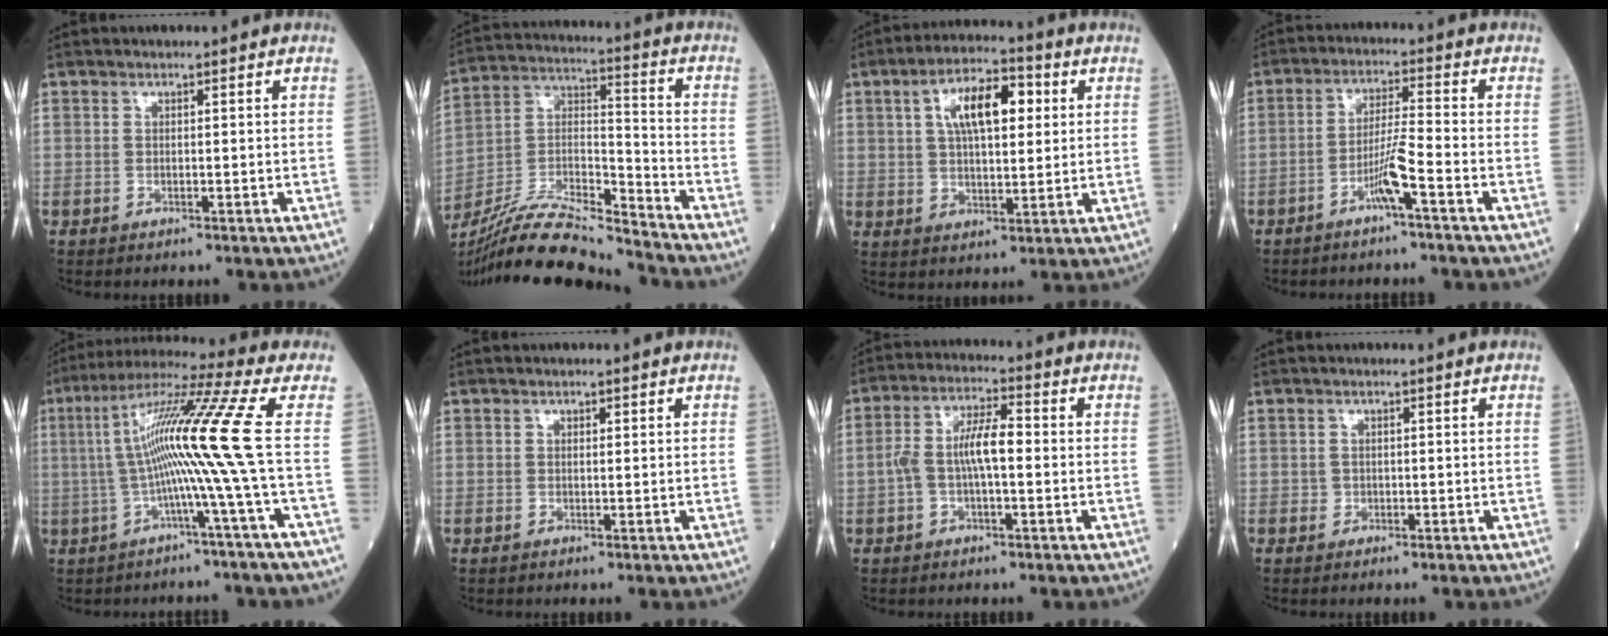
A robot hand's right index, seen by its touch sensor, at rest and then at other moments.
{"total": 16.3, "force": [-15.4, -0.2, 5.3], "torque": [-0.100, 0.020, -0.286]}
{"total": 10.4, "force": [3.2, 4.1, 9.0], "torque": [-0.159, 0.025, 0.053]}
{"total": 5.2, "force": [-2.8, -0.7, 4.3], "torque": [-0.086, 0.006, -0.055]}
{"total": 13.2, "force": [-0.2, -3.2, 12.9], "torque": [-0.233, 0.026, -0.009]}
{"total": 0.6, "force": [0.4, 0.4, 0.4], "torque": [-0.004, 0.001, 0.004]}
{"total": 7.0, "force": [-0.5, 2.1, 6.7], "torque": [-0.138, 0.024, -0.011]}
{"total": 0.6, "force": [-0.2, 0.6, 0.1], "torque": [0.000, 0.003, -0.004]}